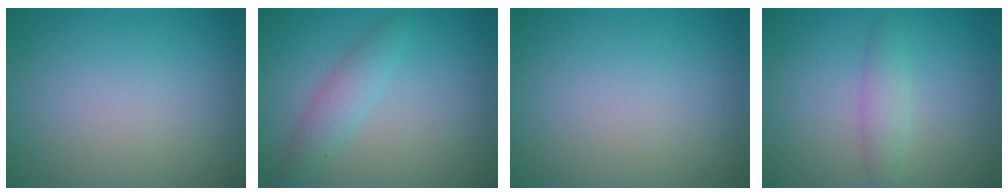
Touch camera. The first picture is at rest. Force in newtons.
{"total": 2.4, "press": 2.4, "slide": 0.1}
{"total": 0.0}
{"total": 1.9, "press": 1.9, "slide": 0.0}